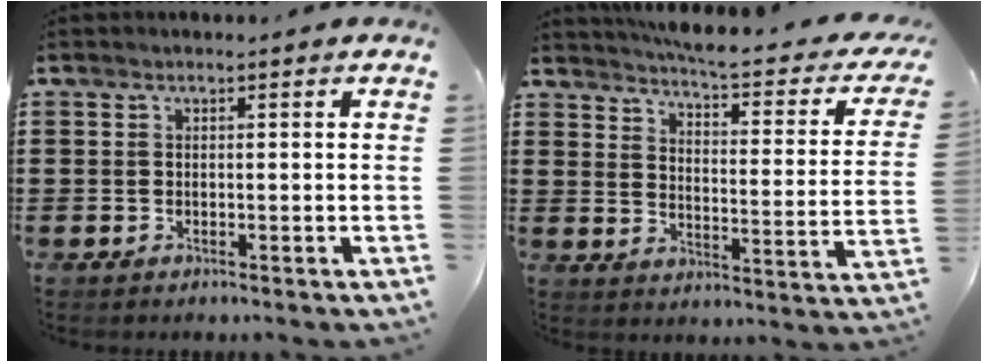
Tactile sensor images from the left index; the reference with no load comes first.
{"total": 5.1, "force": [4.5, -0.3, 2.3], "torque": [-0.060, -0.039, 0.070]}